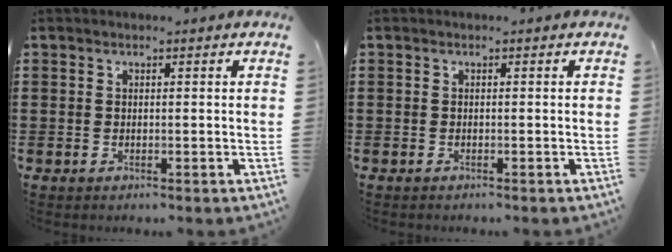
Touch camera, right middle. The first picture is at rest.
{"total": 0.0}